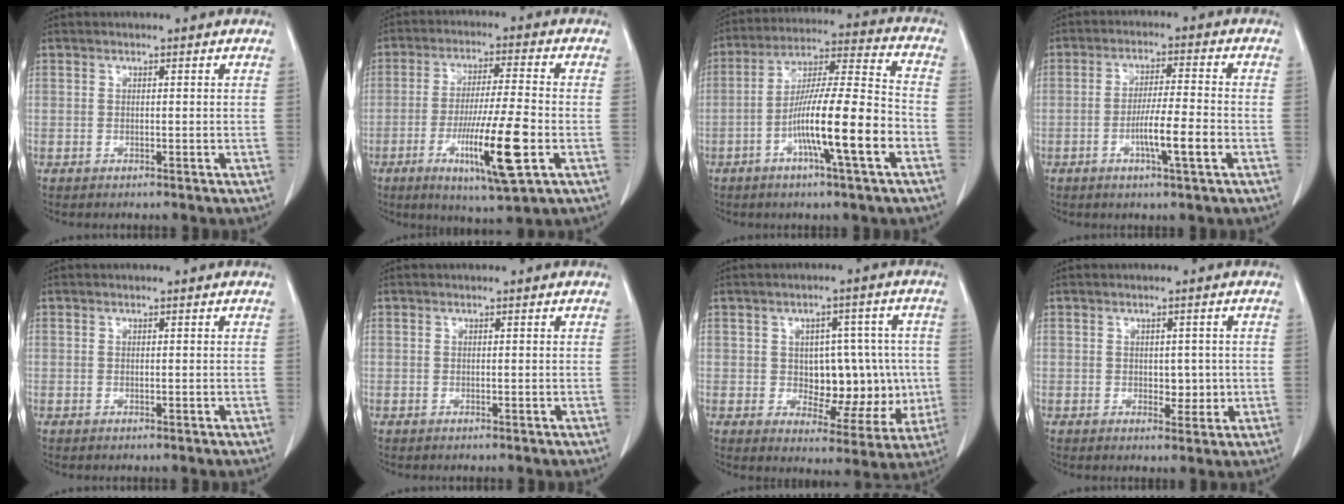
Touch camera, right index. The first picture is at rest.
{"total": 13.2, "force": [-4.3, 0.3, 12.4], "torque": [-0.227, -0.024, -0.071]}
{"total": 15.2, "force": [-5.4, 0.4, 14.2], "torque": [-0.250, 0.002, -0.094]}
{"total": 7.3, "force": [-2.5, 0.0, 6.9], "torque": [-0.119, -0.005, -0.044]}
{"total": 0.0}
{"total": 0.0}
{"total": 11.4, "force": [-0.1, 6.5, 9.3], "torque": [-0.105, 0.022, 0.017]}
{"total": 3.2, "force": [-0.1, 2.0, 2.5], "torque": [-0.027, -0.001, 0.005]}